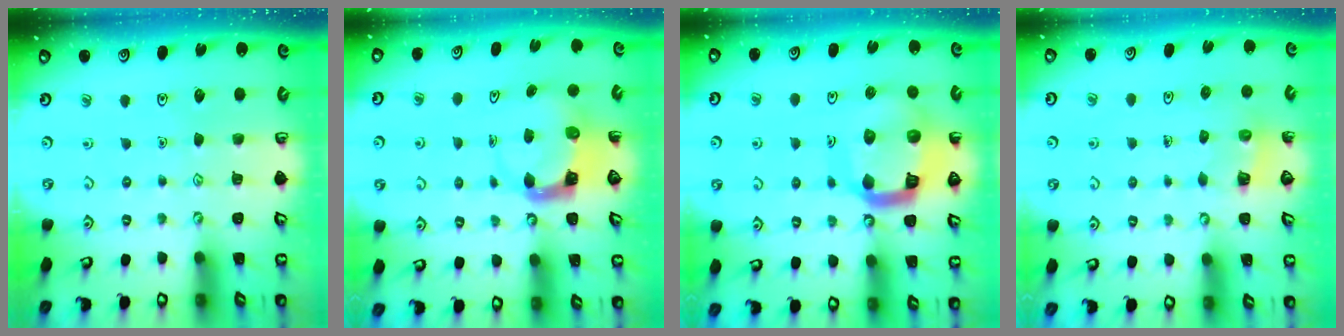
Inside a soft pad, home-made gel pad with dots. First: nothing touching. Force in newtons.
{"total": 3.8, "press": 3.7, "slide": 0.5}
{"total": 15.6, "press": 15.4, "slide": 1.9}
{"total": 2.6, "press": 2.6, "slide": 0.3}